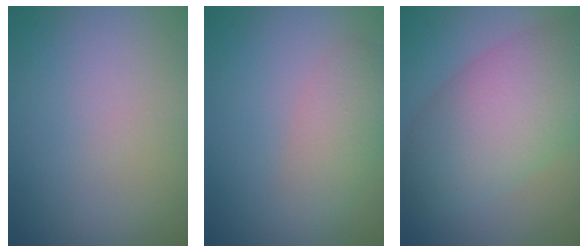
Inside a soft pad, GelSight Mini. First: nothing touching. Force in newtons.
{"total": 2.8, "press": 2.8, "slide": 0.1}
{"total": 8.1, "press": 8.0, "slide": 0.4}